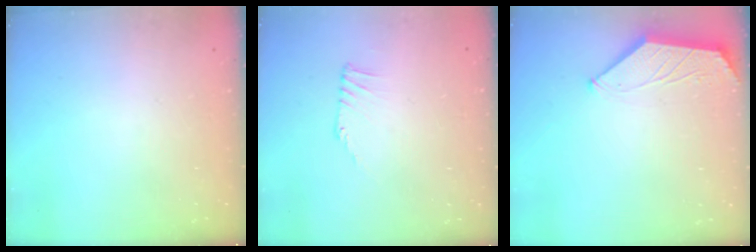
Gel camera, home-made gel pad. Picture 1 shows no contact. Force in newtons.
{"total": 0.8, "press": 0.8, "slide": 0.2}
{"total": 1.6, "press": 1.6, "slide": 0.2}